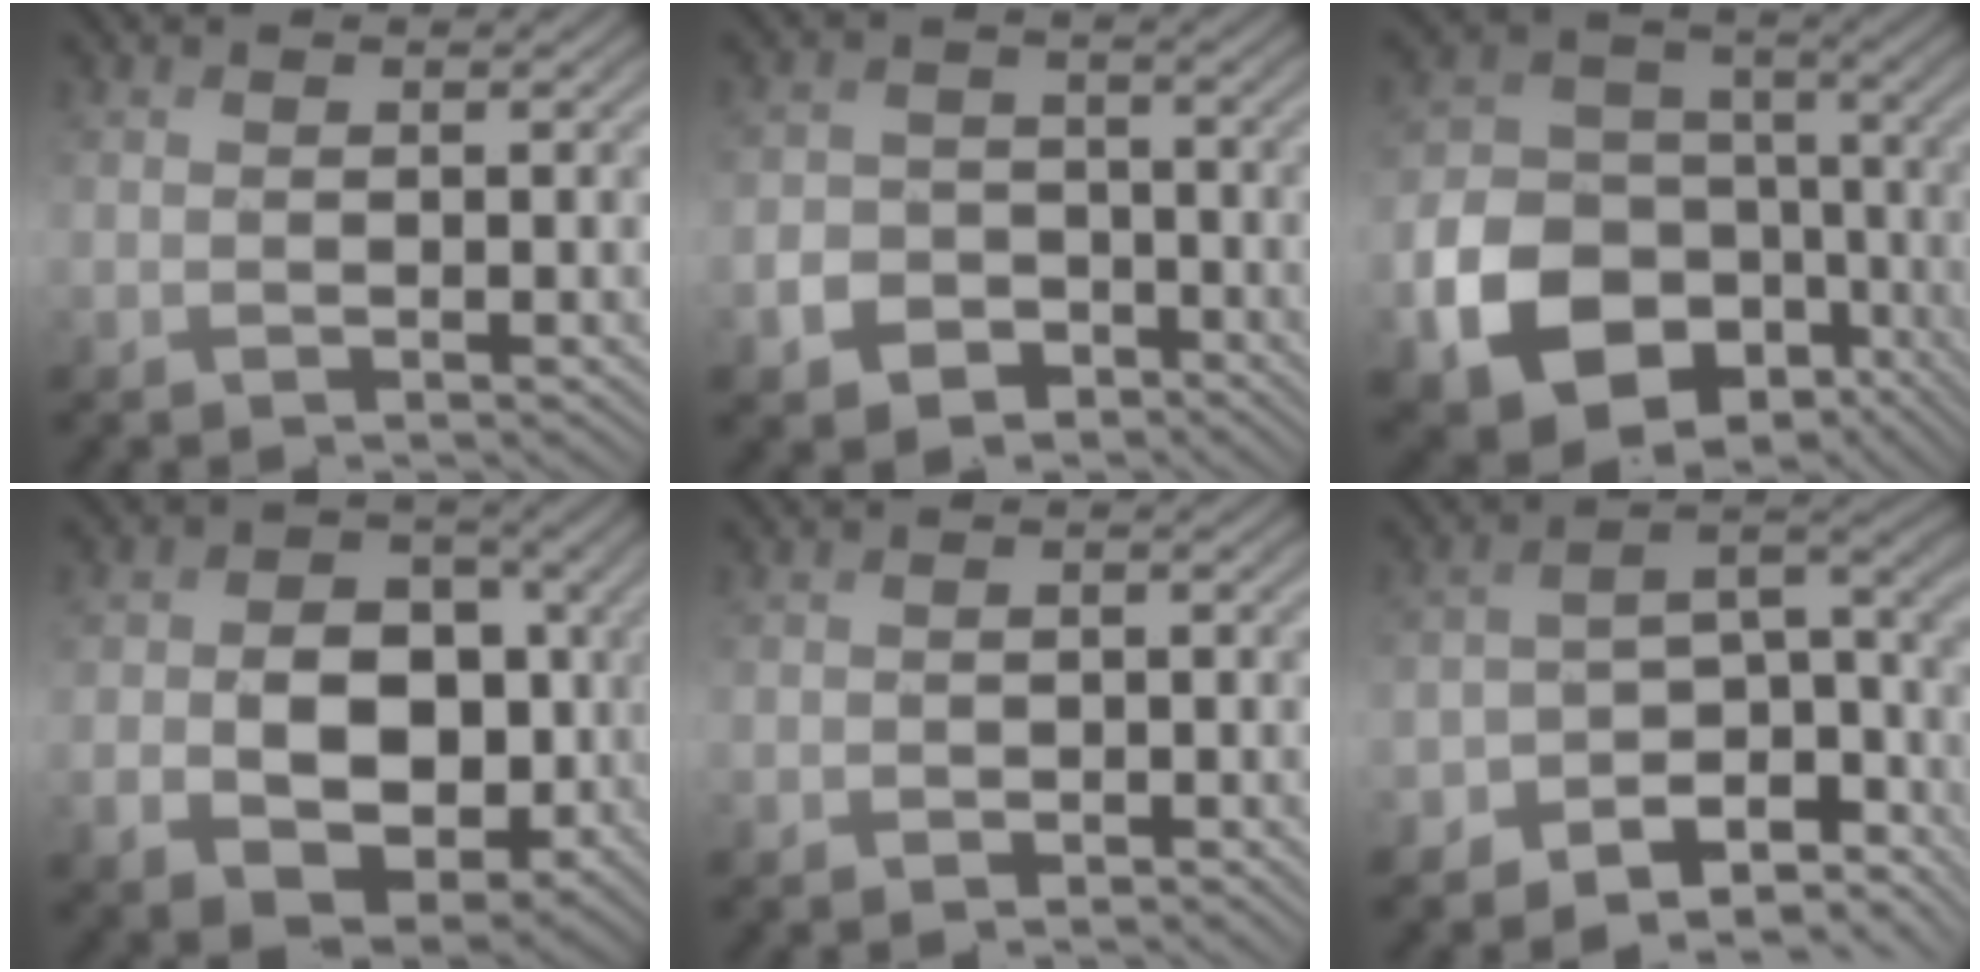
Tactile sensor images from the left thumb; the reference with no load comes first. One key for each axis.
{"total": 5.3, "fx": -3.1, "fy": 3.8, "fz": 1.8, "tx": -0.038, "ty": -0.004, "tz": -0.064}
{"total": 13.7, "fx": -5.7, "fy": 10.4, "fz": 6.9, "tx": -0.161, "ty": -0.038, "tz": -0.099}
{"total": 13.0, "fx": -3.3, "fy": 9.9, "fz": 7.9, "tx": -0.134, "ty": -0.027, "tz": -0.058}
{"total": 2.0, "fx": -1.4, "fy": 1.1, "fz": 0.7, "tx": -0.013, "ty": -0.002, "tz": -0.029}
{"total": 10.6, "fx": -7.1, "fy": 4.6, "fz": 6.4, "tx": -0.119, "ty": -0.015, "tz": -0.107}